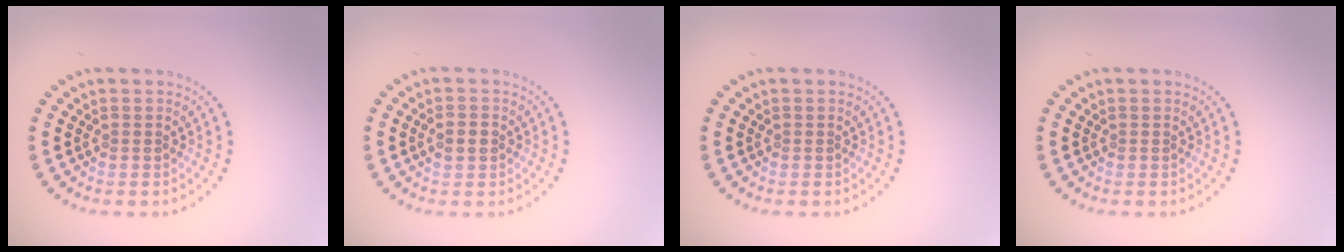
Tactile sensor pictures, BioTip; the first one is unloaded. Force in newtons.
{"total": 1.5, "press": 1.5, "slide": 0.0}
{"total": 0.0}
{"total": 0.0}